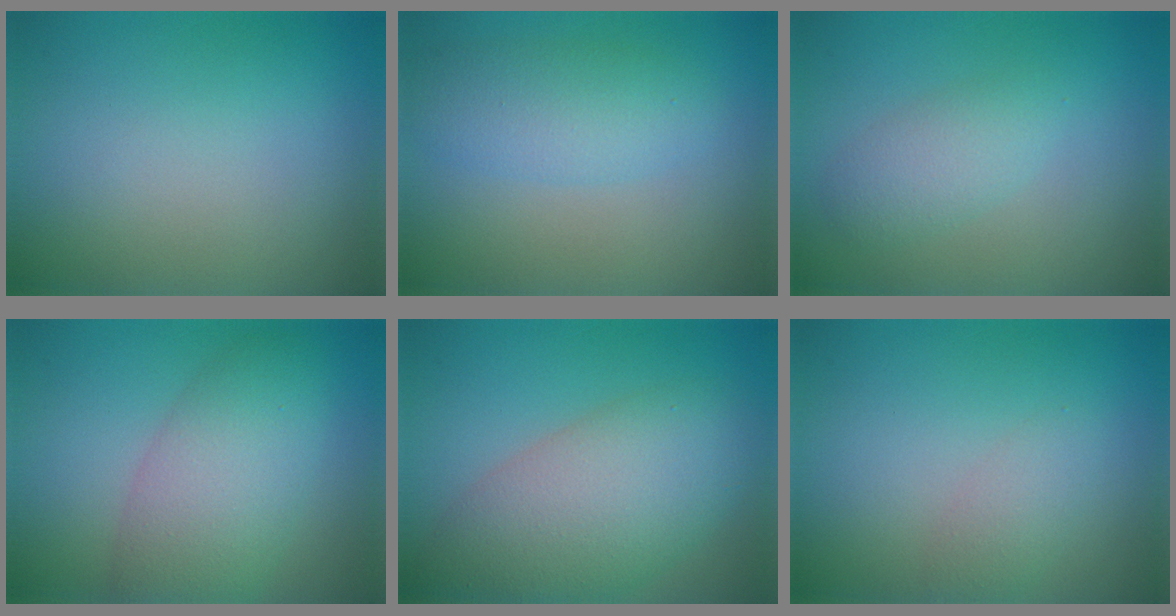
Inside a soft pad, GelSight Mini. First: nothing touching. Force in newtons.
{"total": 3.7, "press": 3.6, "slide": 0.2}
{"total": 2.4, "press": 2.4, "slide": 0.2}
{"total": 6.2, "press": 6.1, "slide": 0.3}
{"total": 8.6, "press": 8.6, "slide": 0.3}
{"total": 1.7, "press": 1.7, "slide": 0.1}